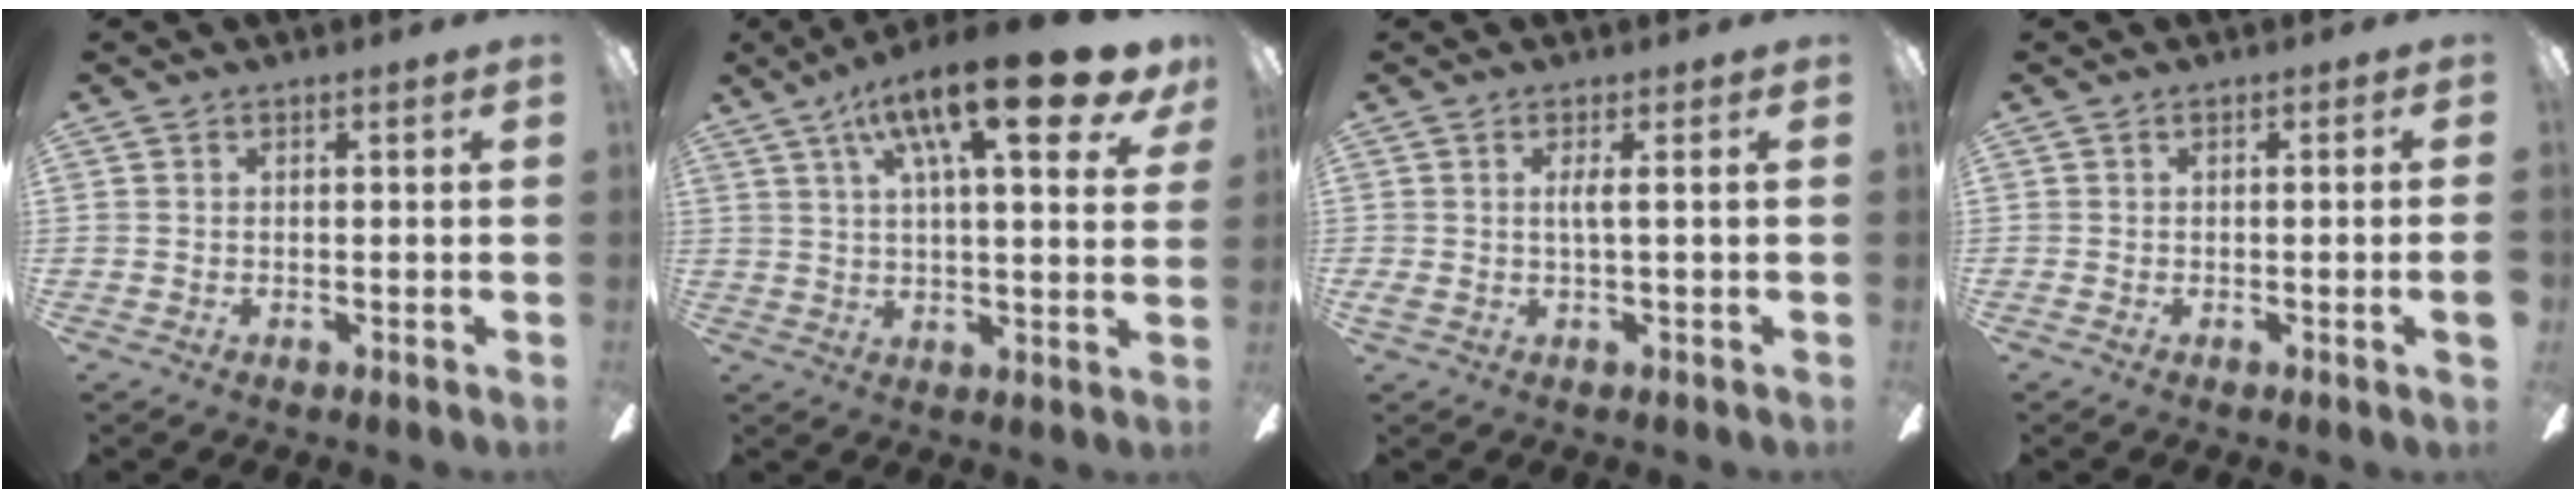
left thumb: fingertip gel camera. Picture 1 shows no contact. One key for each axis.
{"total": 20.1, "fx": 10.4, "fy": 5.7, "fz": 16.3, "tx": -0.249, "ty": -0.041, "tz": 0.153}
{"total": 3.3, "fx": 0.4, "fy": 0.3, "fz": 3.3, "tx": -0.065, "ty": 0.000, "tz": 0.005}
{"total": 1.9, "fx": -0.3, "fy": -0.3, "fz": 1.8, "tx": -0.030, "ty": -0.004, "tz": -0.007}